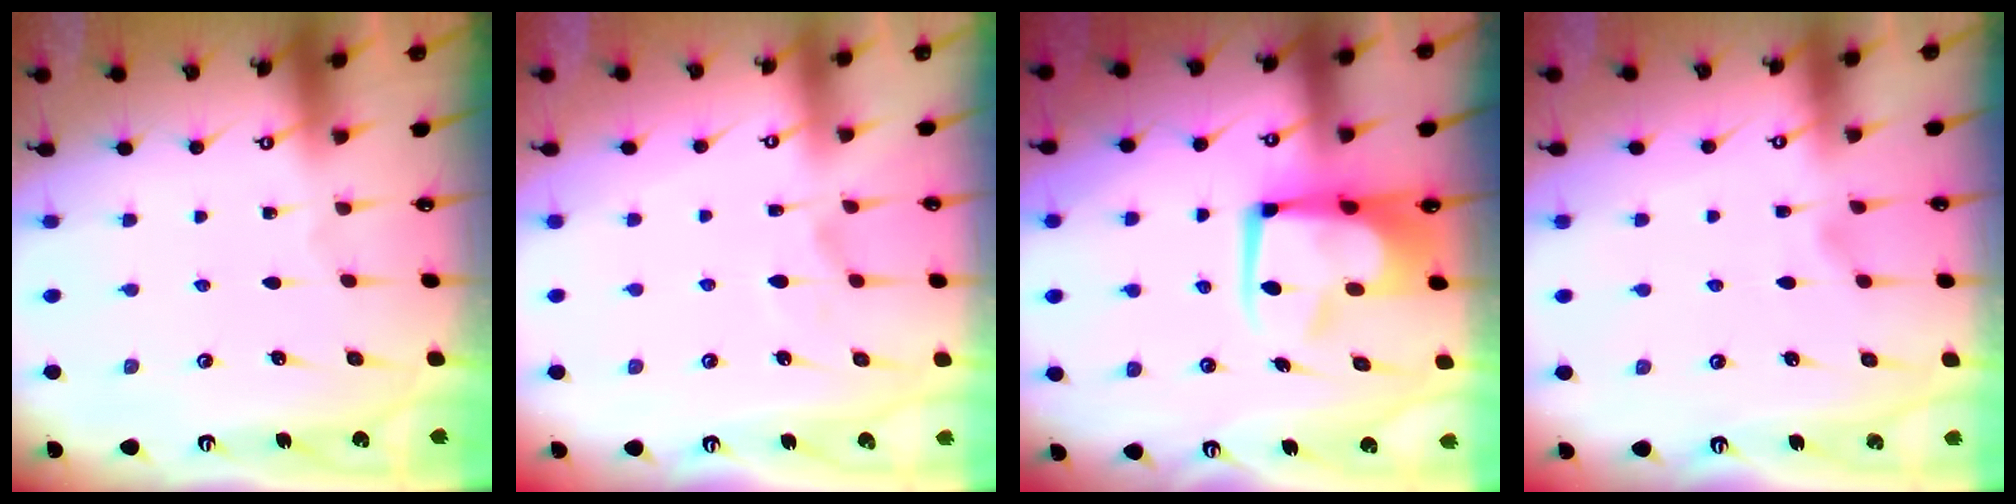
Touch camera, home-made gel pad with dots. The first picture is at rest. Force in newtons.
{"total": 5.4, "press": 5.3, "slide": 1.2}
{"total": 10.8, "press": 10.7, "slide": 1.4}
{"total": 1.0, "press": 0.0, "slide": 1.0}